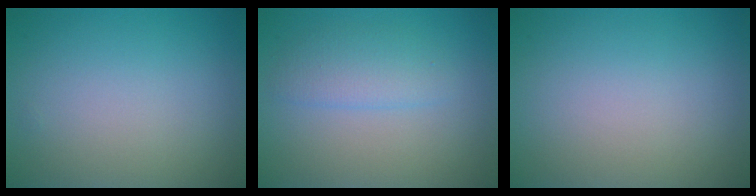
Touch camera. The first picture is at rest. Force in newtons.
{"total": 2.4, "press": 2.4, "slide": 0.1}
{"total": 0.0}